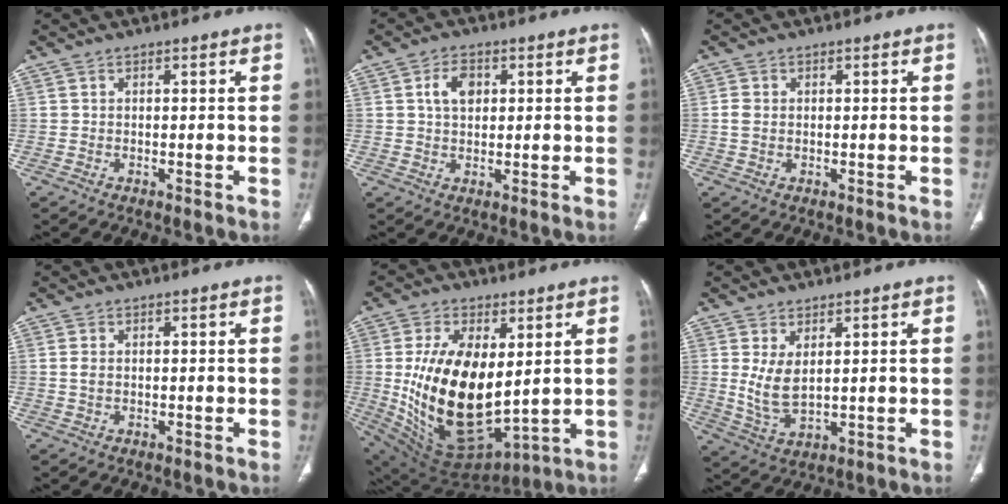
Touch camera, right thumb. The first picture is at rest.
{"total": 4.5, "force": [1.3, 3.0, 3.0], "torque": [-0.045, 0.002, 0.022]}
{"total": 1.9, "force": [0.1, 1.4, 1.3], "torque": [-0.029, 0.003, 0.002]}
{"total": 1.6, "force": [0.1, 1.0, 1.2], "torque": [-0.027, 0.001, 0.002]}
{"total": 22.8, "force": [2.1, 12.2, 19.1], "torque": [-0.338, -0.038, 0.062]}
{"total": 6.5, "force": [1.6, 3.4, 5.3], "torque": [-0.104, -0.017, 0.045]}